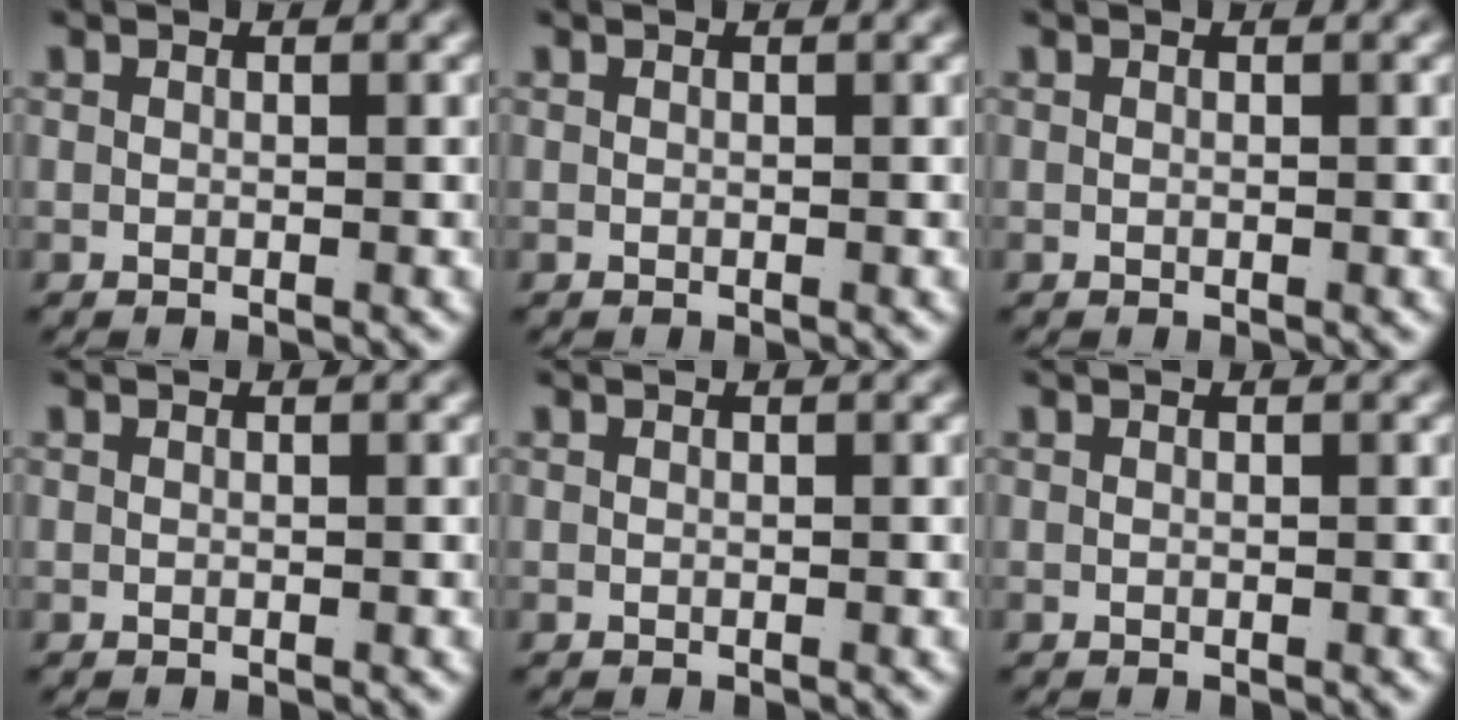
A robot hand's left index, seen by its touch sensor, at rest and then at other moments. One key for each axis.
{"total": 0.0}
{"total": 0.0}
{"total": 0.0}
{"total": 0.0}
{"total": 0.0}